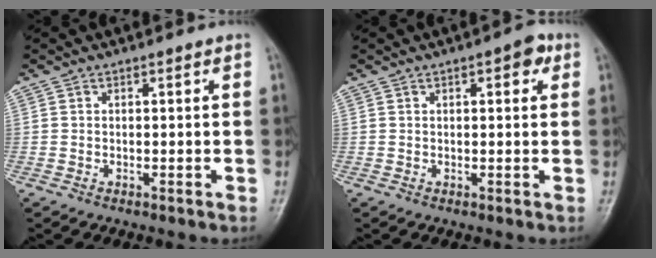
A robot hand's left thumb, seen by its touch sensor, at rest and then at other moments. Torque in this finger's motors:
{"motor_torque": [-0.09, 0.05, 0.08, 0.35, 0.09]}